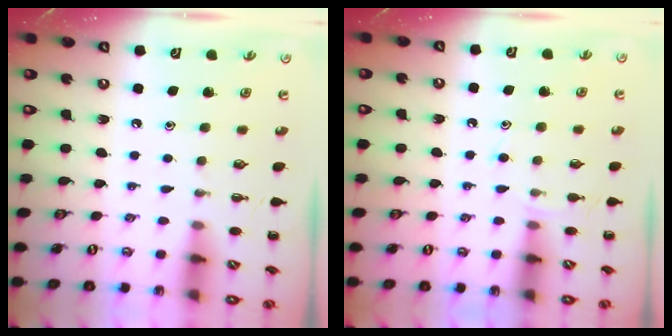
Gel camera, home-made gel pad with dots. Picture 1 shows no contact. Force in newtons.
{"total": 6.3, "press": 6.0, "slide": 1.9}